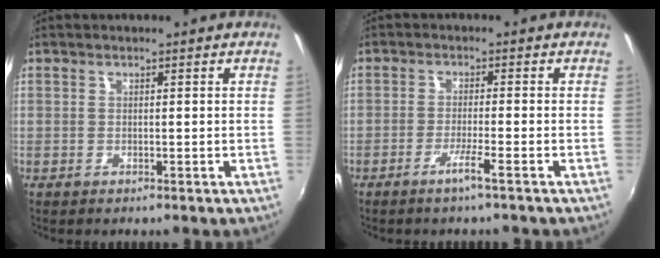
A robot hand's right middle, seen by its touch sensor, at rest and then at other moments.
{"total": 3.2, "force": [-2.2, -0.5, 2.3], "torque": [-0.050, -0.006, -0.043]}